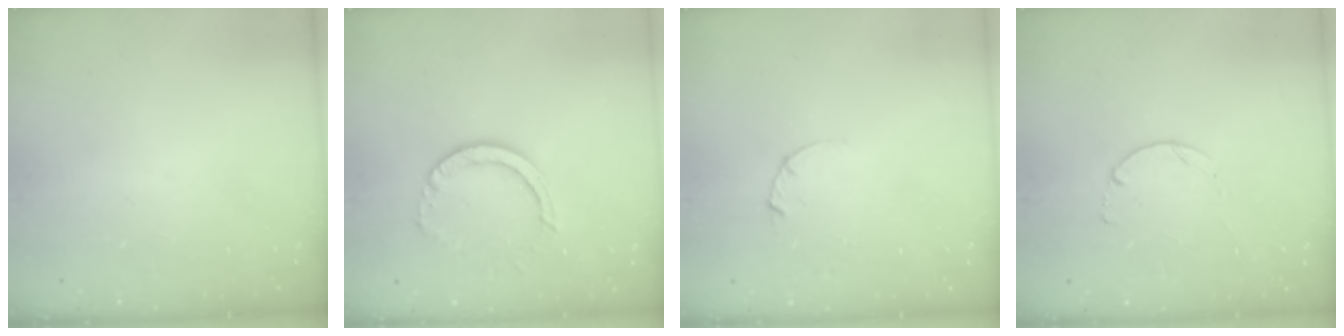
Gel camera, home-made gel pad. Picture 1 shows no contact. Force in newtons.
{"total": 8.6, "press": 8.5, "slide": 1.3}
{"total": 2.1, "press": 2.1, "slide": 0.1}
{"total": 0.0}